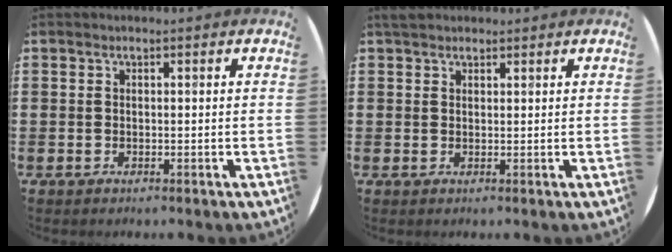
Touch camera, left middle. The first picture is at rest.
{"total": 1.7, "force": [1.4, 0.6, 0.5], "torque": [-0.012, 0.004, 0.028]}